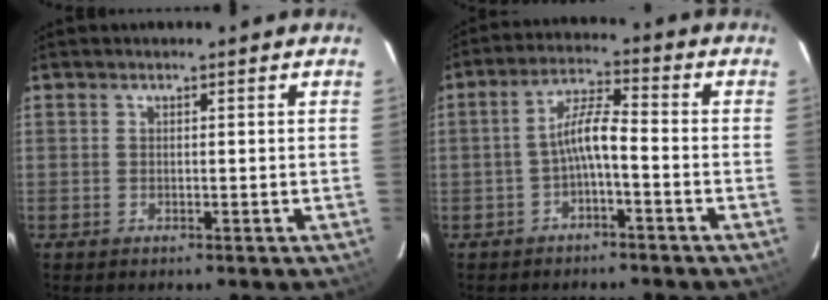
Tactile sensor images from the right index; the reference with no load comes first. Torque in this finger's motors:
{"motor_torque": [1.03, -0.20, 0.55, 0.13]}